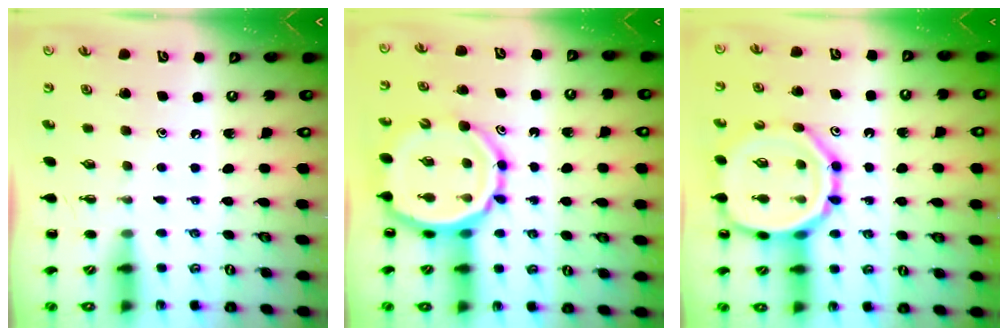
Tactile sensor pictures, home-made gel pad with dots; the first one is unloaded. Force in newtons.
{"total": 13.6, "press": 13.0, "slide": 3.9}
{"total": 16.8, "press": 16.6, "slide": 2.5}